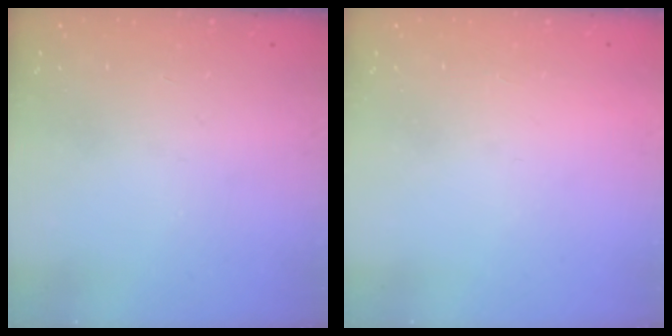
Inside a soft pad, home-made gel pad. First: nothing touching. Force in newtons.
{"total": 1.5, "press": 1.5, "slide": 0.1}